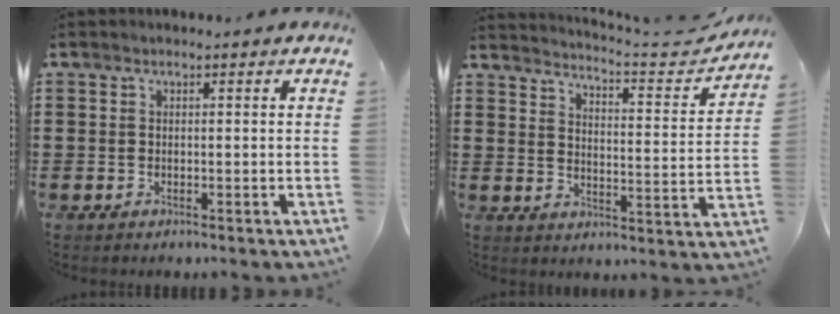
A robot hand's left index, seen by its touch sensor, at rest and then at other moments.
{"total": 3.4, "force": [3.2, -0.3, 1.2], "torque": [-0.036, -0.032, 0.044]}